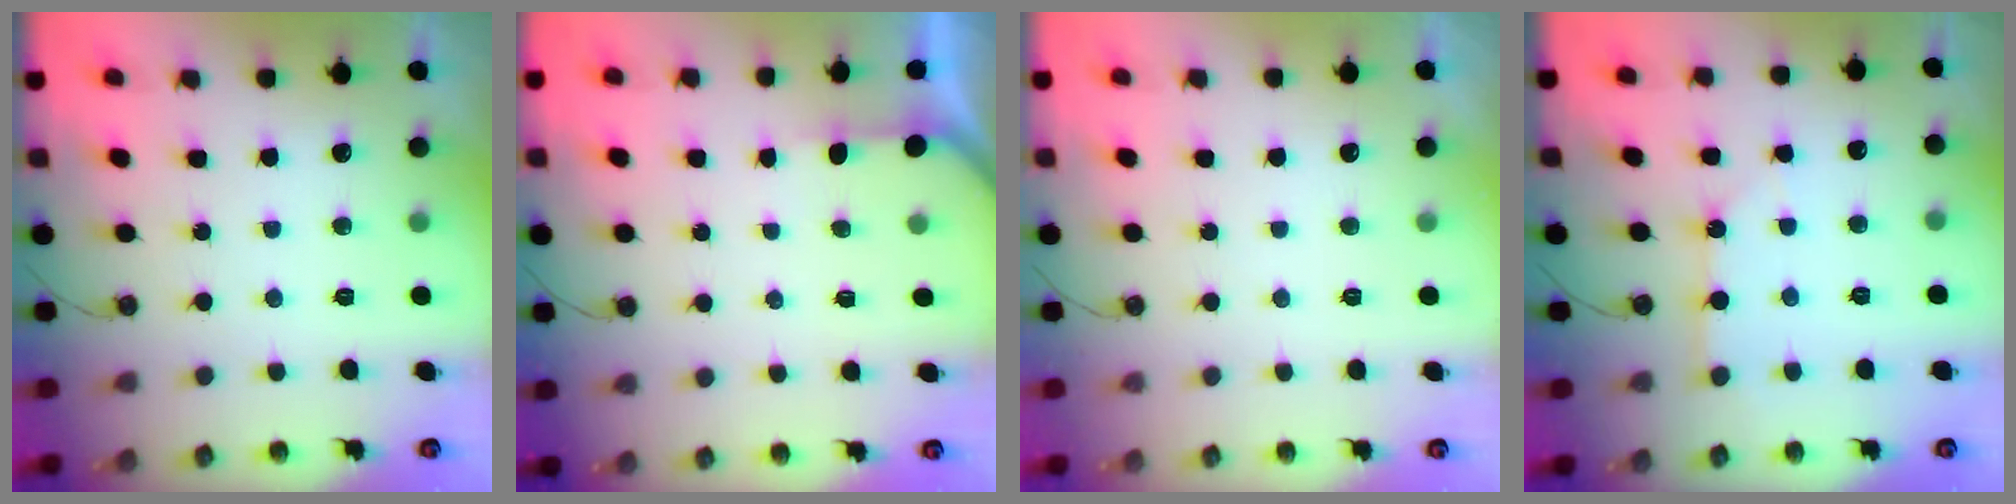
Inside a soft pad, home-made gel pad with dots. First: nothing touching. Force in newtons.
{"total": 2.4, "press": 2.4, "slide": 0.3}
{"total": 0.0}
{"total": 2.8, "press": 2.8, "slide": 0.3}